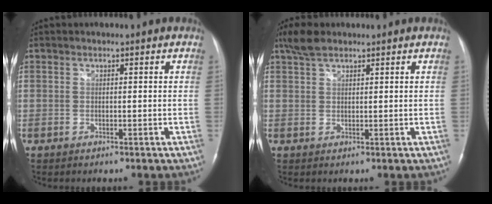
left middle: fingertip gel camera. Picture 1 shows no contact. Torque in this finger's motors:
{"motor_torque": [0.21, -0.02, -0.08, 0.02]}